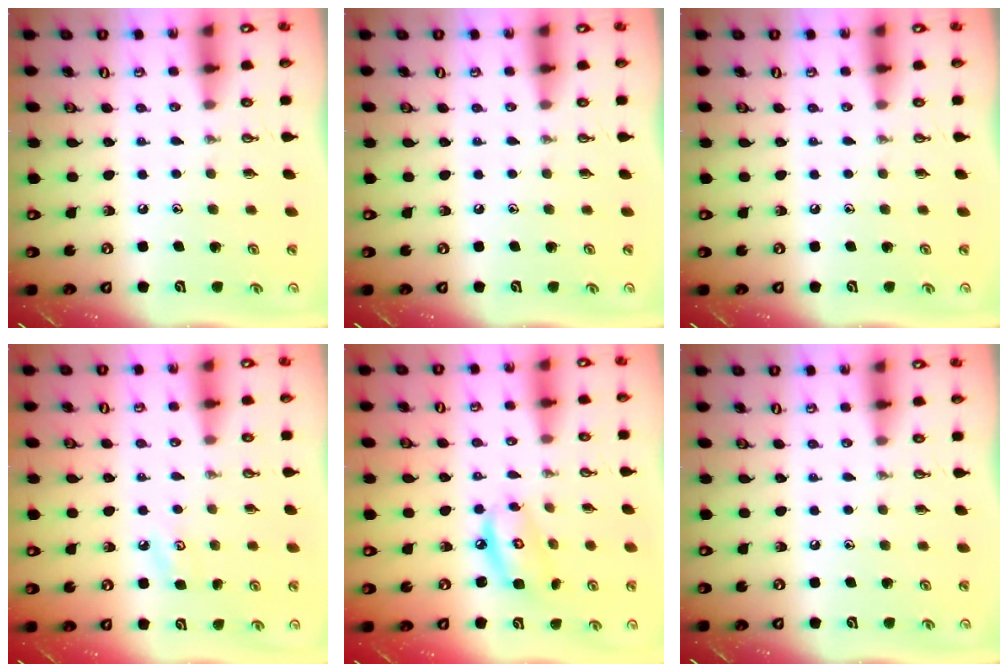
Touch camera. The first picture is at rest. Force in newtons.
{"total": 0.0}
{"total": 0.0}
{"total": 4.1, "press": 4.0, "slide": 0.7}
{"total": 7.7, "press": 7.7, "slide": 0.6}
{"total": 0.0}